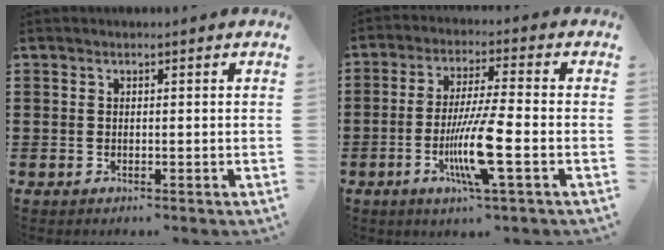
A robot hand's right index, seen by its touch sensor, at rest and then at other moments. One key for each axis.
{"total": 10.1, "fx": -3.2, "fy": 0.8, "fz": 9.6, "tx": -0.190, "ty": -0.017, "tz": -0.063}